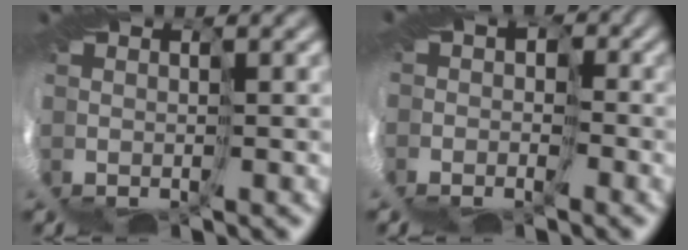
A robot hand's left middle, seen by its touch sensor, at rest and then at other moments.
{"total": 5.5, "force": [-1.2, 4.8, 2.5], "torque": [-0.045, 0.004, -0.038]}